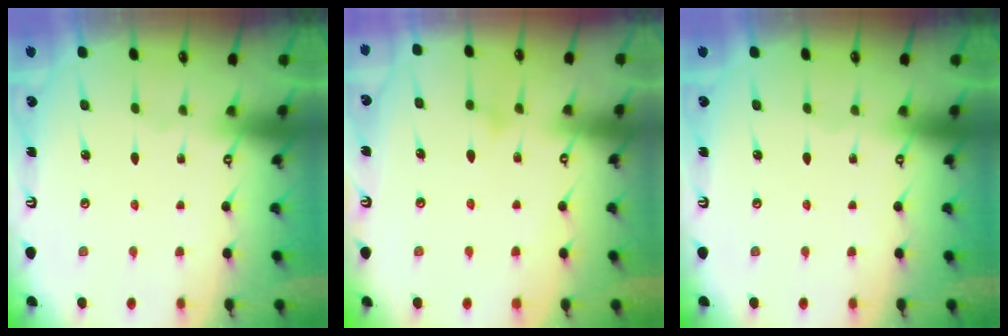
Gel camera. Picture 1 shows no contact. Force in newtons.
{"total": 7.9, "press": 7.9, "slide": 0.4}
{"total": 0.0}